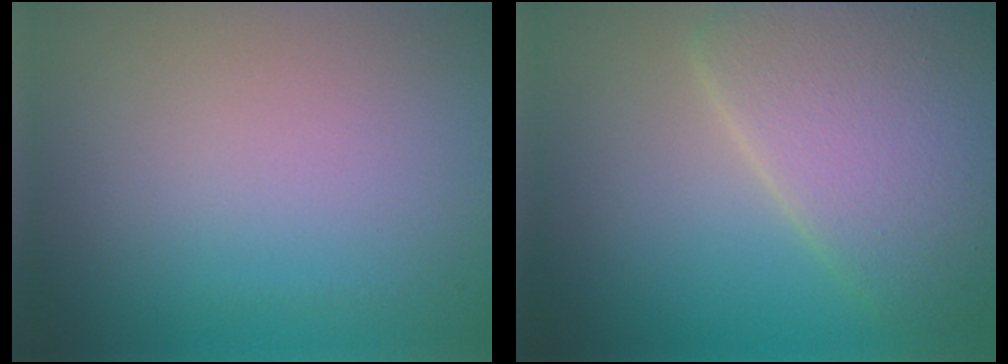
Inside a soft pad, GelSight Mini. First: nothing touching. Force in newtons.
{"total": 7.6, "press": 7.6, "slide": 0.4}